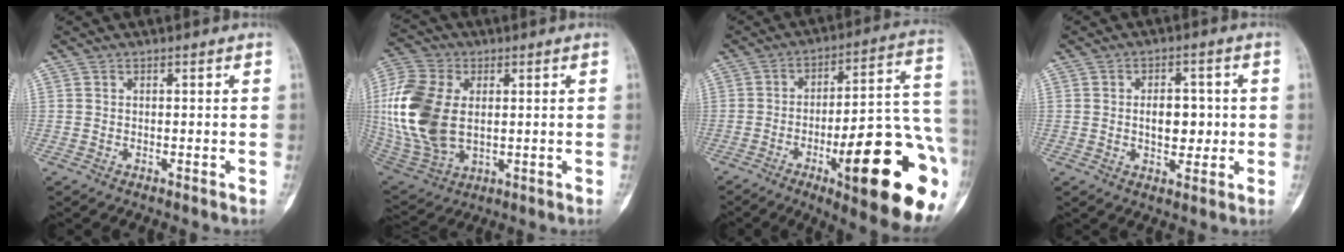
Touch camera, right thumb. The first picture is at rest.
{"total": 19.9, "force": [1.4, 12.8, 15.2], "torque": [-0.344, -0.009, 0.037]}
{"total": 27.3, "force": [-9.8, 7.2, 24.5], "torque": [-0.269, 0.040, -0.125]}
{"total": 6.4, "force": [0.1, 4.0, 5.0], "torque": [-0.047, 0.000, 0.003]}